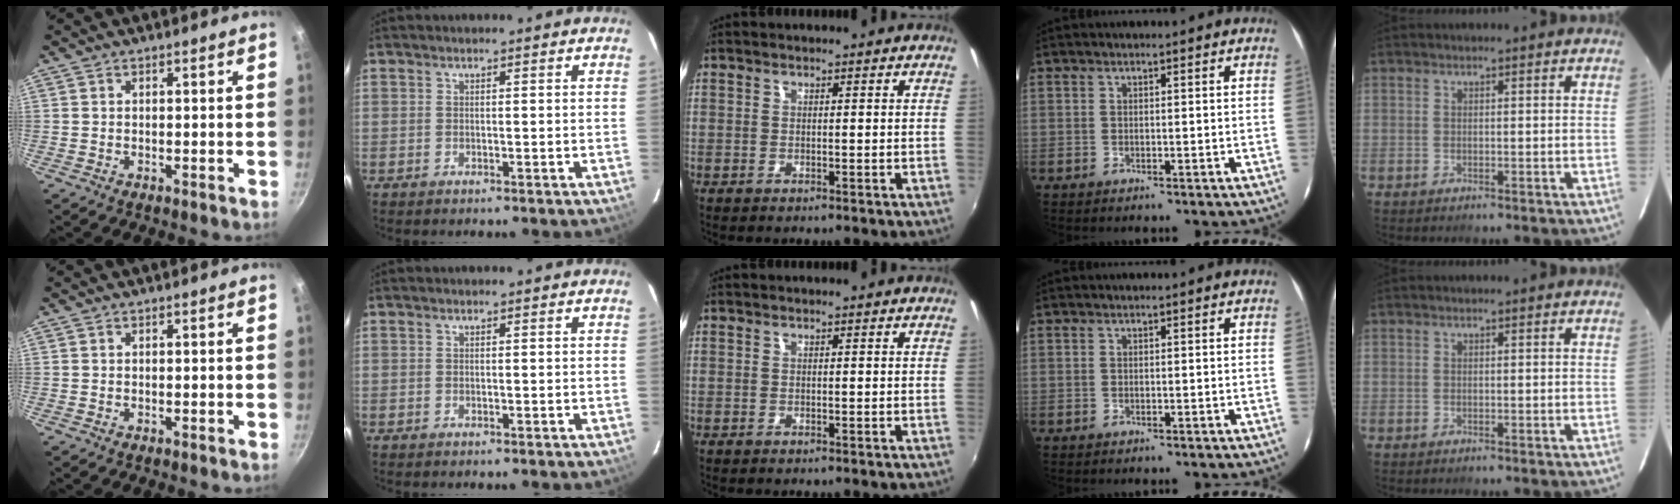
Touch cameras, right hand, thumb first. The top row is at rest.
{}